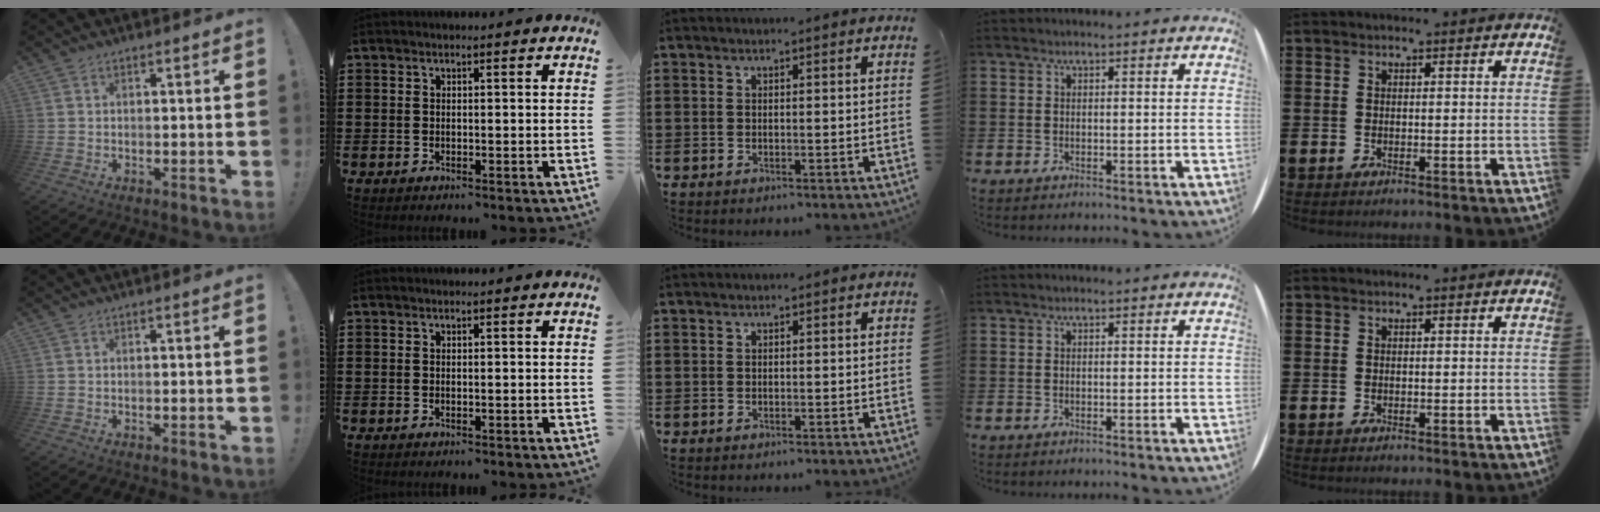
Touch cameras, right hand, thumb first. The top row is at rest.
{}